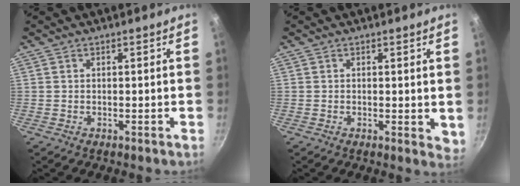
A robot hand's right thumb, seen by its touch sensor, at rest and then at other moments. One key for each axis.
{"total": 2.9, "fx": 0.5, "fy": 1.5, "fz": 2.4, "tx": -0.025, "ty": -0.006, "tz": 0.006}